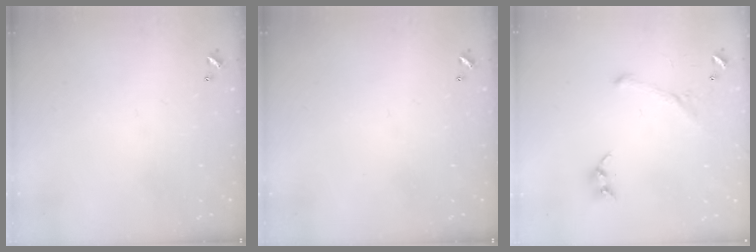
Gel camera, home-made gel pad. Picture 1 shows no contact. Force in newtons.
{"total": 0.0}
{"total": 2.8, "press": 2.6, "slide": 1.0}